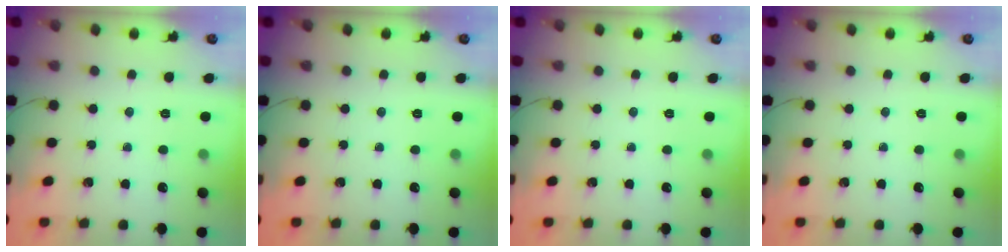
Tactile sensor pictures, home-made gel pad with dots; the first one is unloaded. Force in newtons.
{"total": 0.0}
{"total": 0.0}
{"total": 0.0}